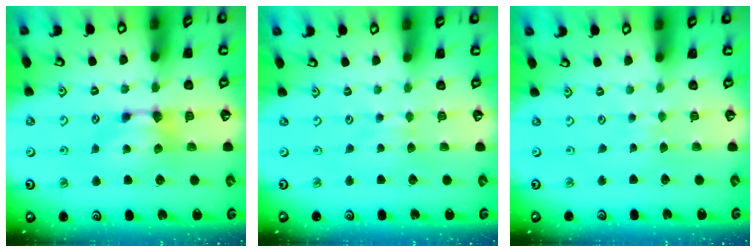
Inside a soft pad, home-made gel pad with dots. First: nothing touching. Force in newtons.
{"total": 3.1, "press": 3.1, "slide": 0.3}
{"total": 3.6, "press": 3.6, "slide": 0.3}